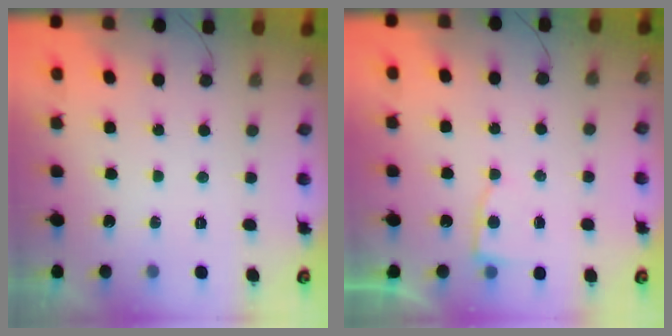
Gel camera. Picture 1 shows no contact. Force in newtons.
{"total": 3.6, "press": 3.6, "slide": 0.3}